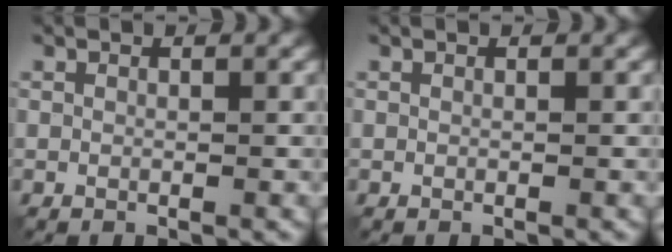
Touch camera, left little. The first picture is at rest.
{"total": 0.0}